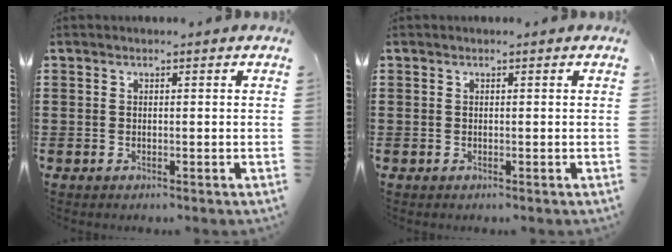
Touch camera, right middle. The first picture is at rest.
{"total": 0.0}